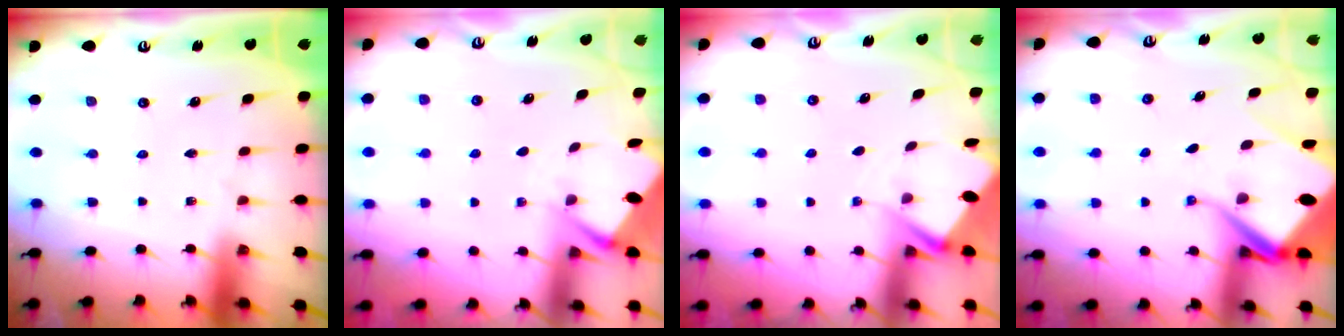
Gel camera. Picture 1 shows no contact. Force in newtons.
{"total": 2.6, "press": 2.6, "slide": 0.4}
{"total": 2.9, "press": 2.9, "slide": 0.4}
{"total": 9.3, "press": 9.2, "slide": 1.0}